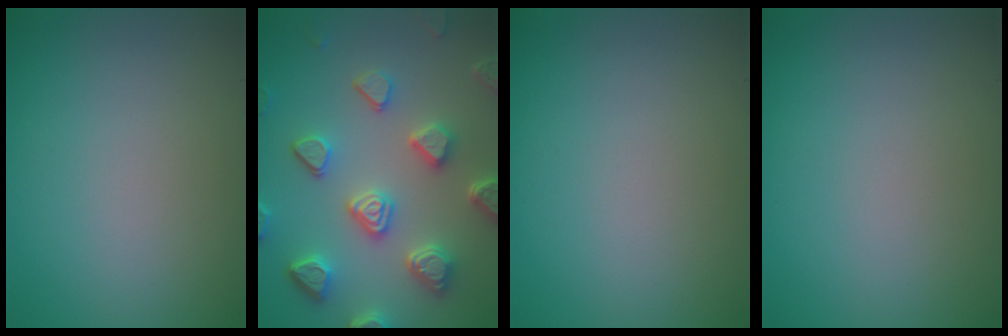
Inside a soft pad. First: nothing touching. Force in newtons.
{"total": 6.3, "press": 5.2, "slide": 3.5}
{"total": 0.0}
{"total": 0.0}